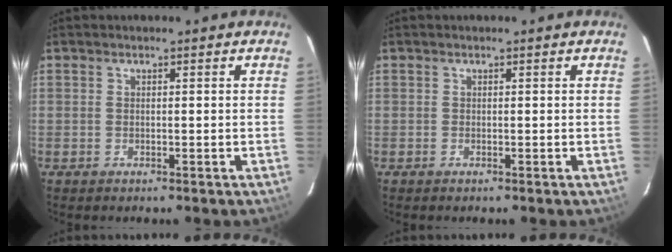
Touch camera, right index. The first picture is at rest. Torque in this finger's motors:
{"motor_torque": [0.13, 0.09, -0.02, 0.01]}